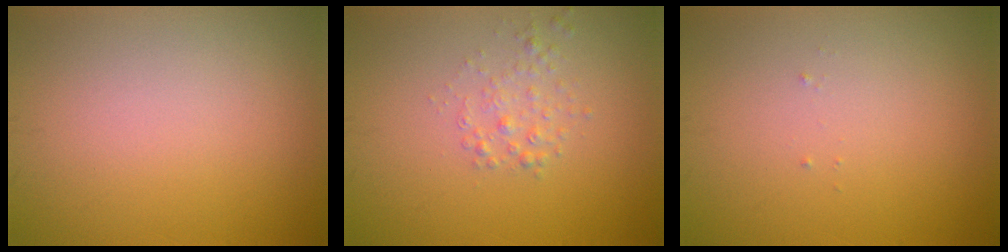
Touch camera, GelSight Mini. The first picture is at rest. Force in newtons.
{"total": 1.4, "press": 1.4, "slide": 0.1}
{"total": 0.0}